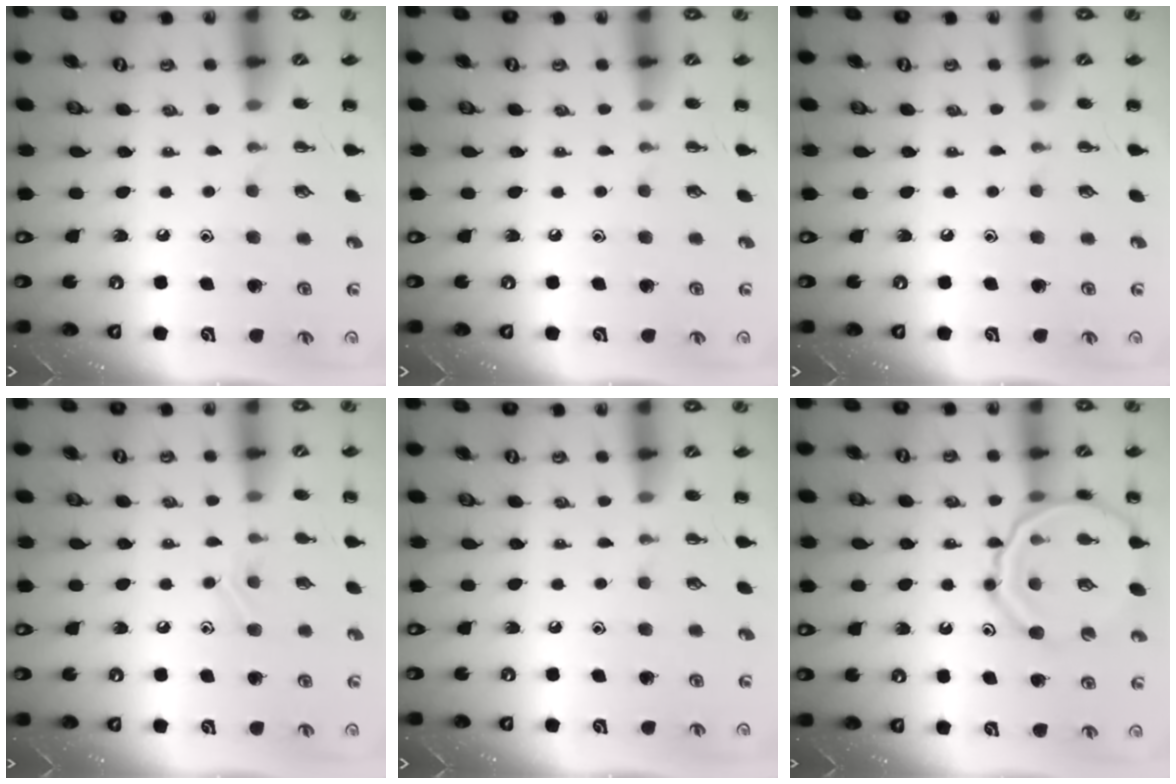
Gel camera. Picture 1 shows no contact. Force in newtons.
{"total": 0.0}
{"total": 0.0}
{"total": 8.6, "press": 8.4, "slide": 1.5}
{"total": 0.0}
{"total": 16.0, "press": 15.8, "slide": 2.5}